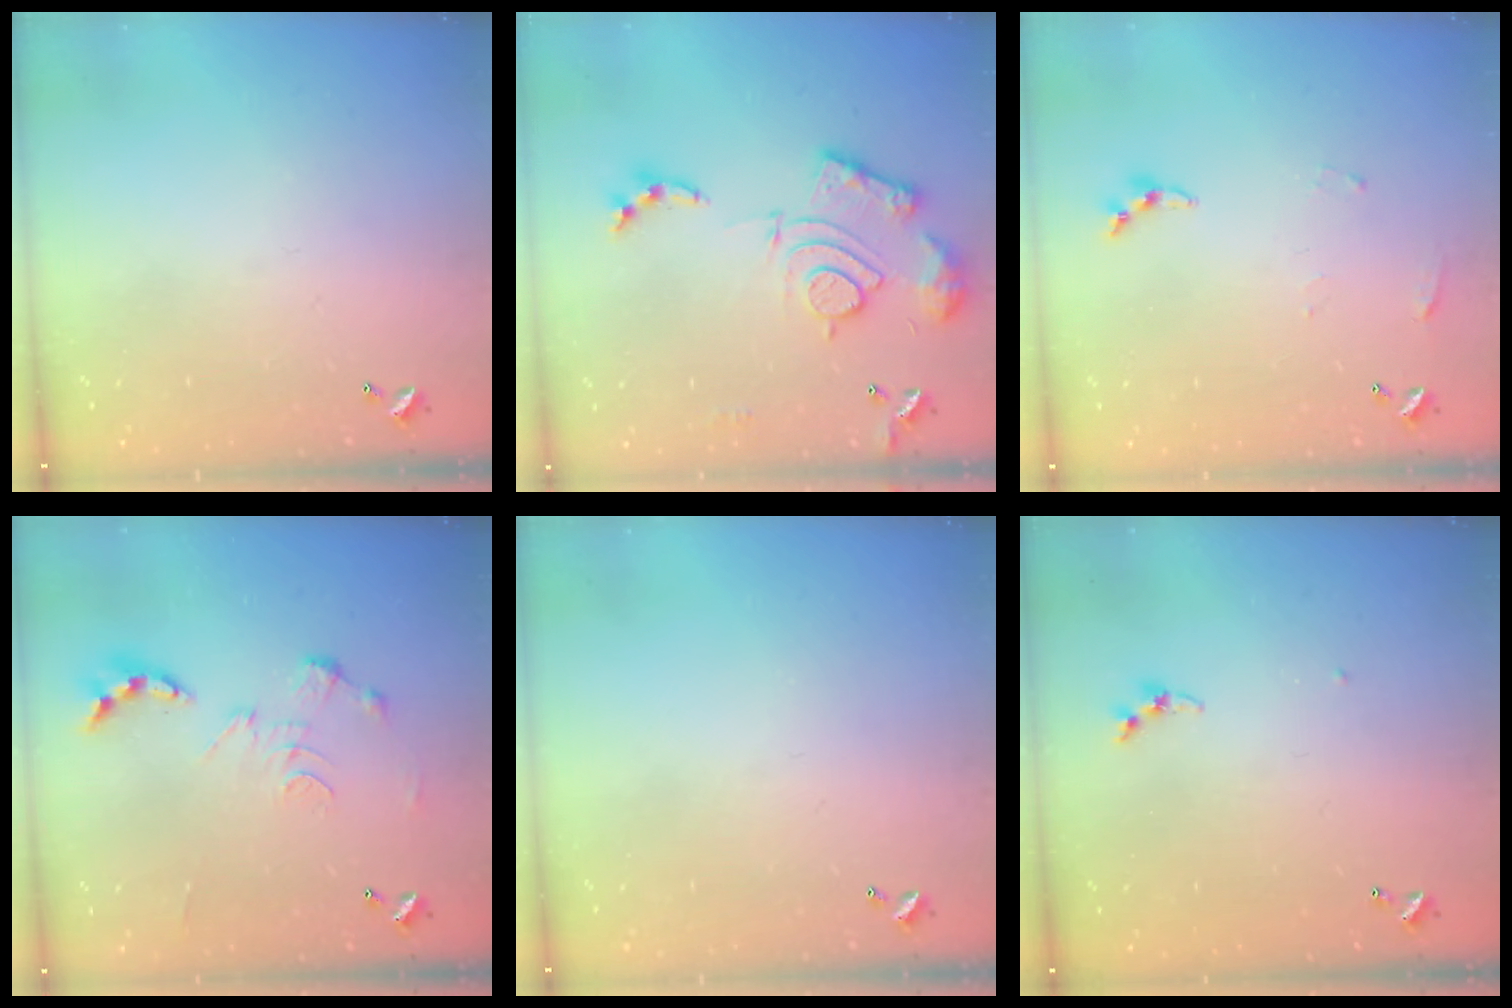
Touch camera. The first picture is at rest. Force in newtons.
{"total": 17.4, "press": 17.3, "slide": 1.7}
{"total": 4.6, "press": 4.6, "slide": 0.4}
{"total": 0.0}
{"total": 0.0}
{"total": 3.8, "press": 3.8, "slide": 0.3}